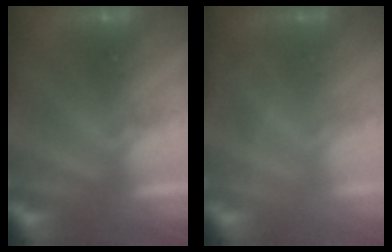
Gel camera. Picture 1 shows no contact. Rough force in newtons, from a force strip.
{"total": 2.6}